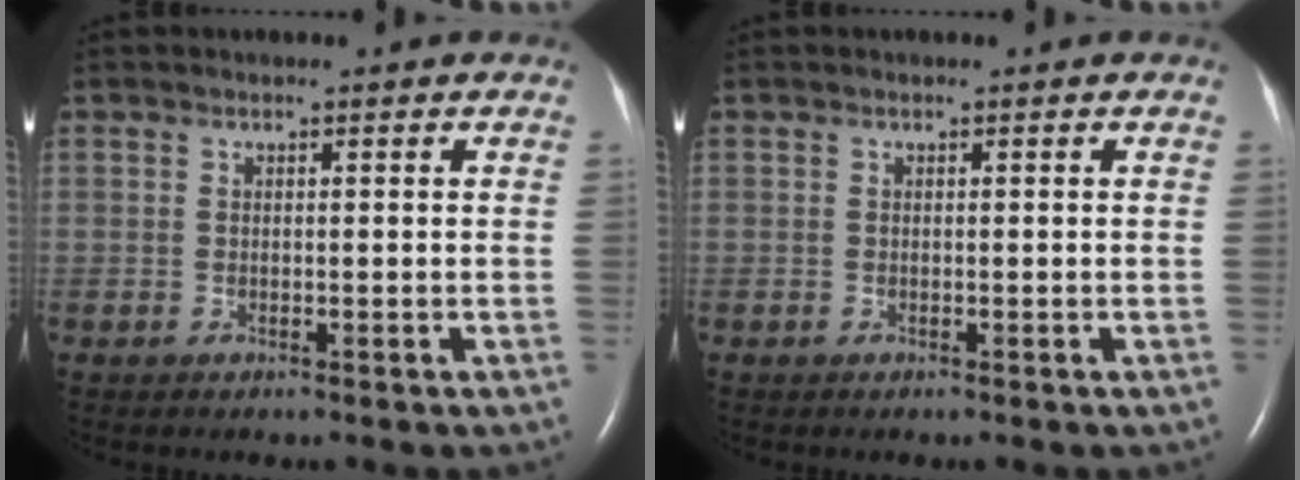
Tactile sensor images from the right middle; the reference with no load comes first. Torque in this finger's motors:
{"motor_torque": [0.00, 0.00, -0.35, -0.21]}